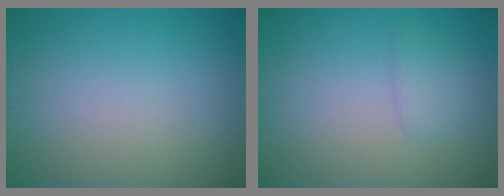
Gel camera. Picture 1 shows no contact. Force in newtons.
{"total": 1.4, "press": 1.4, "slide": 0.1}